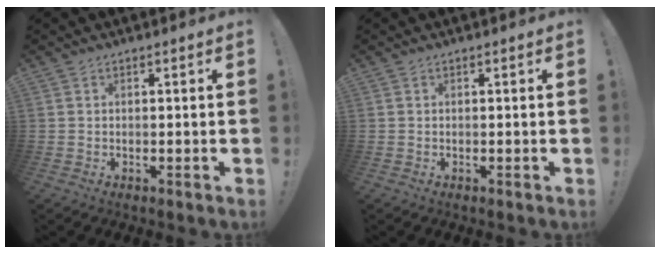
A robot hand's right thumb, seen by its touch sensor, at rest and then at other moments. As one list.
[{"total": 0.0}]